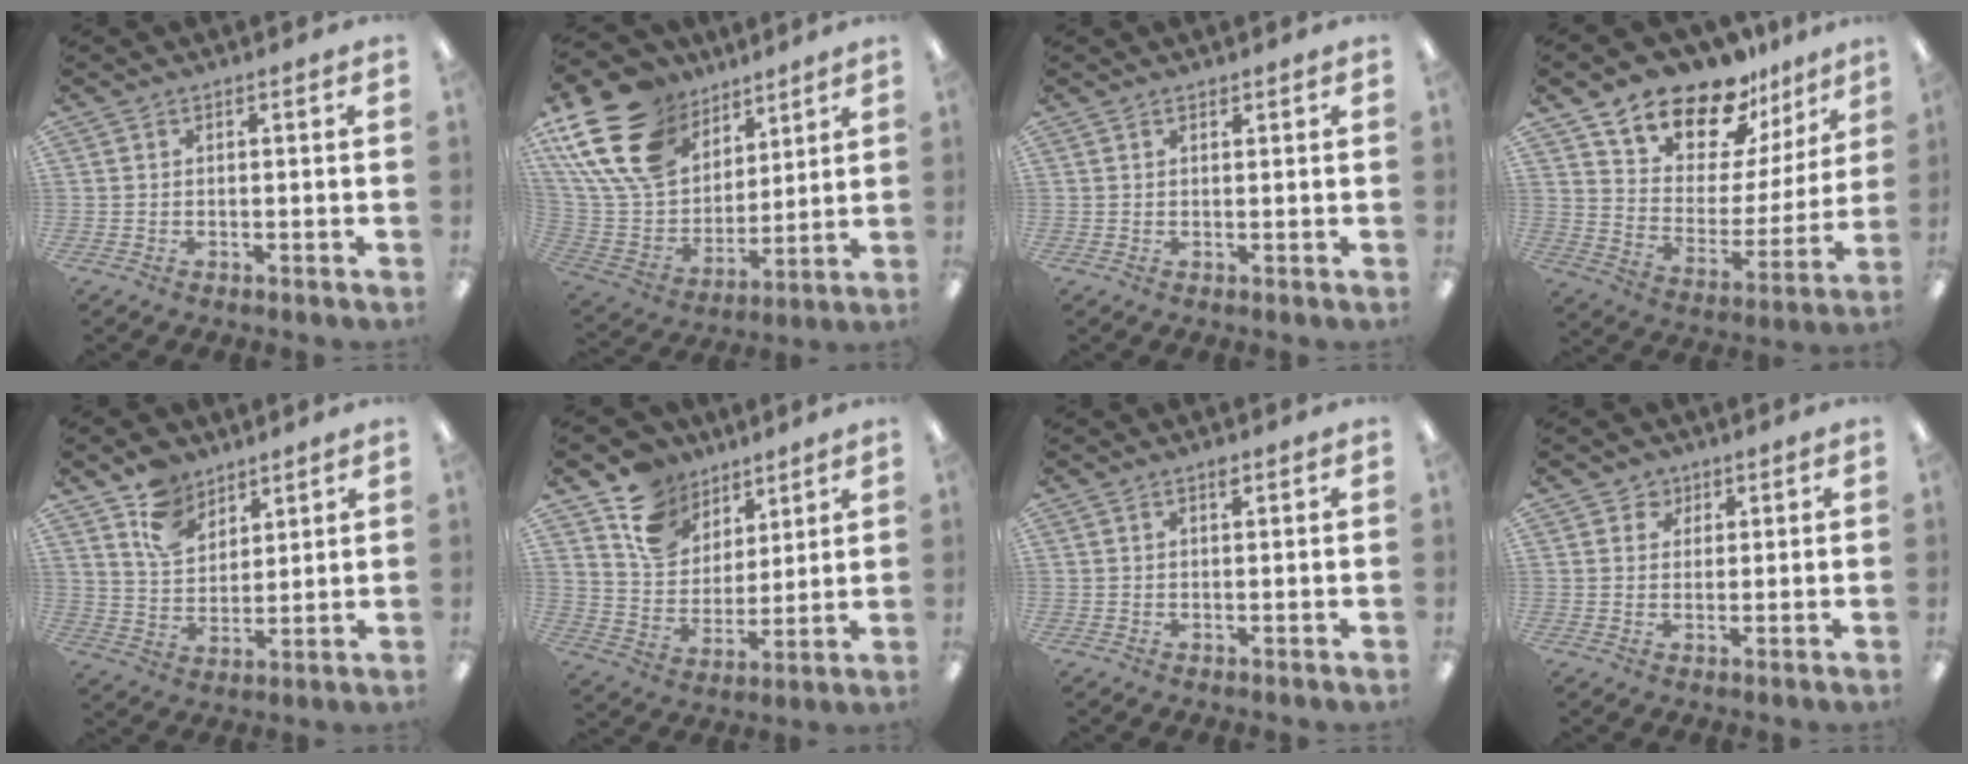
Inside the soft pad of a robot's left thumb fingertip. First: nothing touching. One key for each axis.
{"total": 22.3, "fx": 12.0, "fy": 15.0, "fz": 11.4, "tx": -0.236, "ty": -0.060, "tz": 0.225}
{"total": 0.9, "fx": 0.9, "fy": 0.3, "fz": 0.0, "tx": -0.001, "ty": 0.000, "tz": 0.016}
{"total": 19.0, "fx": 15.9, "fy": 8.2, "fz": 6.6, "tx": -0.134, "ty": -0.119, "tz": 0.286}
{"total": 10.6, "fx": 7.5, "fy": 6.7, "fz": 3.5, "tx": -0.076, "ty": -0.033, "tz": 0.146}
{"total": 13.4, "fx": 9.1, "fy": 9.1, "fz": 3.6, "tx": -0.081, "ty": -0.057, "tz": 0.178}
{"total": 1.3, "fx": 1.0, "fy": 0.3, "fz": 0.8, "tx": -0.011, "ty": -0.002, "tz": 0.015}
{"total": 3.2, "fx": 1.8, "fy": 2.6, "fz": 0.2, "tx": 0.003, "ty": -0.001, "tz": 0.030}